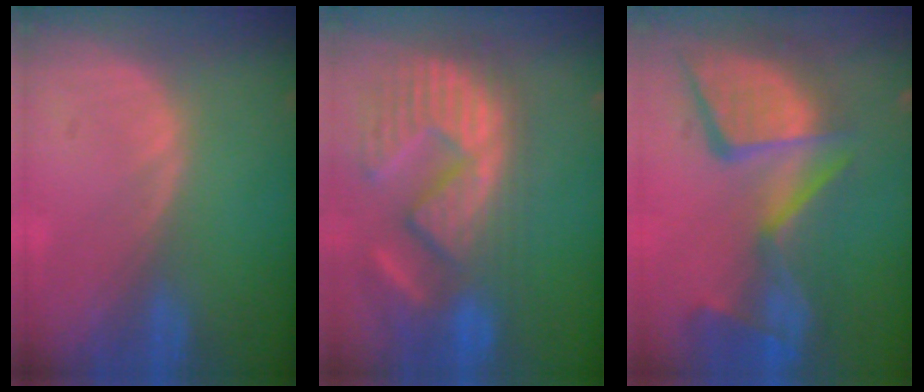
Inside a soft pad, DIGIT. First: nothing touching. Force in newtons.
{"total": 14.0, "press": 12.2, "slide": 6.7}
{"total": 13.5, "press": 11.2, "slide": 7.6}